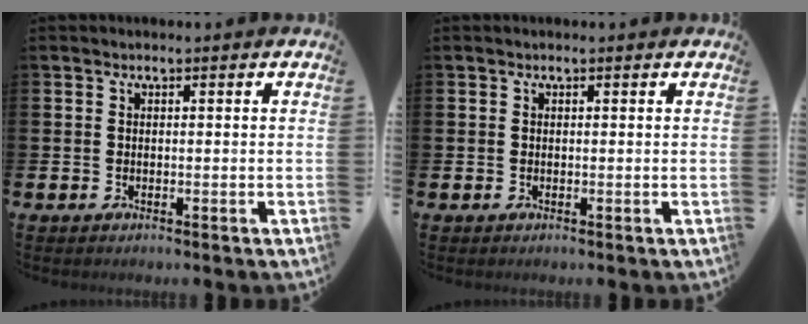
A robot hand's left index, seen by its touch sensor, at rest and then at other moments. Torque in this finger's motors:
{"motor_torque": [0.18, -0.31, 0.04, 0.01]}